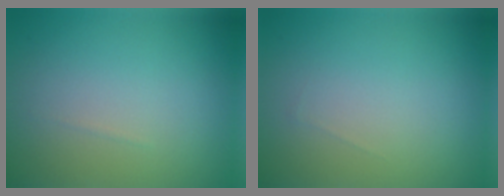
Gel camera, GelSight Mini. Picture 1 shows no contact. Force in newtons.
{"total": 0.0}